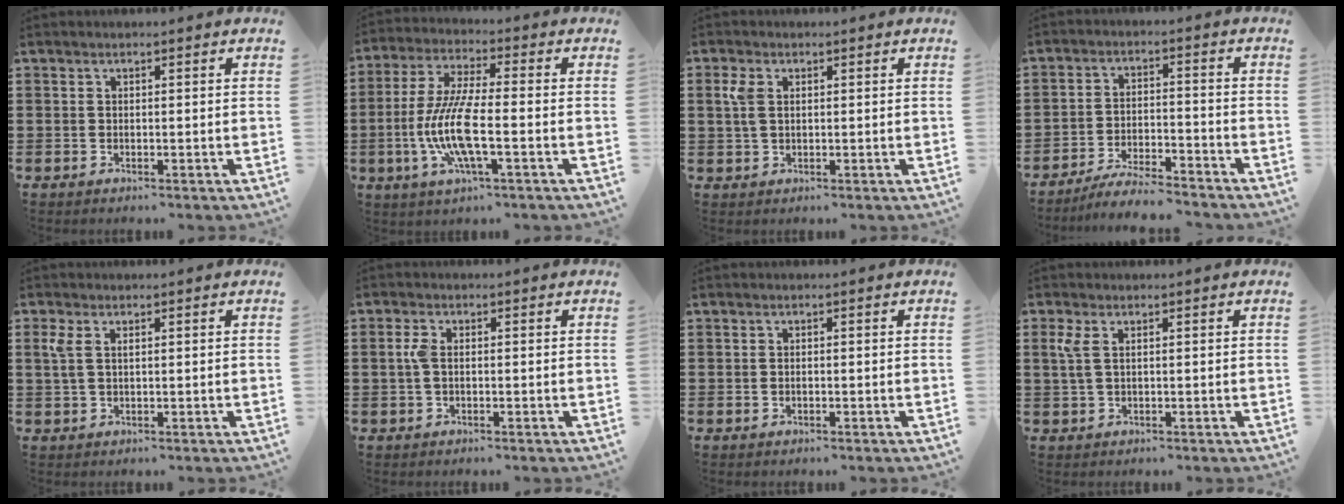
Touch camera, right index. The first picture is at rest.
{"total": 10.3, "force": [-2.8, 2.5, 9.6], "torque": [-0.221, -0.020, -0.061]}
{"total": 3.1, "force": [0.9, 1.8, 2.3], "torque": [-0.052, 0.008, 0.014]}
{"total": 5.4, "force": [-5.2, 0.0, 1.4], "torque": [-0.030, -0.002, -0.103]}
{"total": 2.1, "force": [0.7, 1.0, 1.7], "torque": [-0.038, 0.006, 0.011]}
{"total": 2.5, "force": [0.0, 1.1, 2.2], "torque": [-0.060, -0.003, -0.006]}
{"total": 0.7, "force": [-0.1, 0.3, 0.6], "torque": [-0.013, -0.001, -0.002]}
{"total": 2.3, "force": [0.6, 0.8, 2.1], "torque": [-0.060, -0.001, 0.005]}